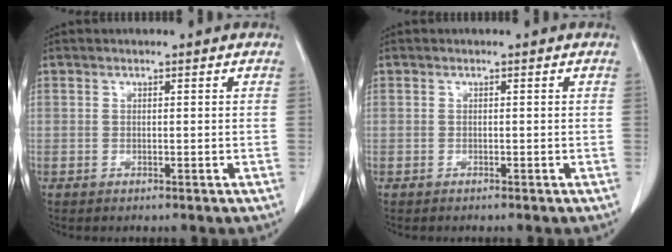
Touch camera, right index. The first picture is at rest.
{"total": 0.0}